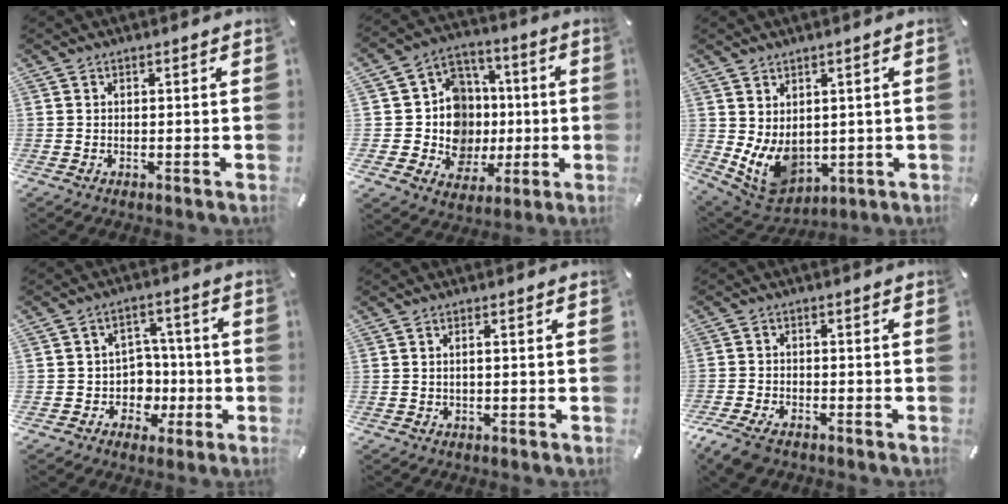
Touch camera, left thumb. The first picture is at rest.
{"total": 15.9, "force": [-0.9, 14.8, 5.6], "torque": [-0.097, 0.009, 0.009]}
{"total": 8.7, "force": [0.6, 7.3, 4.6], "torque": [-0.097, -0.023, 0.017]}
{"total": 8.7, "force": [-1.5, 8.3, 2.0], "torque": [-0.029, 0.008, -0.016]}
{"total": 1.5, "force": [-0.1, 0.3, 1.5], "torque": [-0.025, -0.002, -0.001]}
{"total": 5.2, "force": [-3.7, 2.7, 2.5], "torque": [-0.072, 0.009, -0.076]}